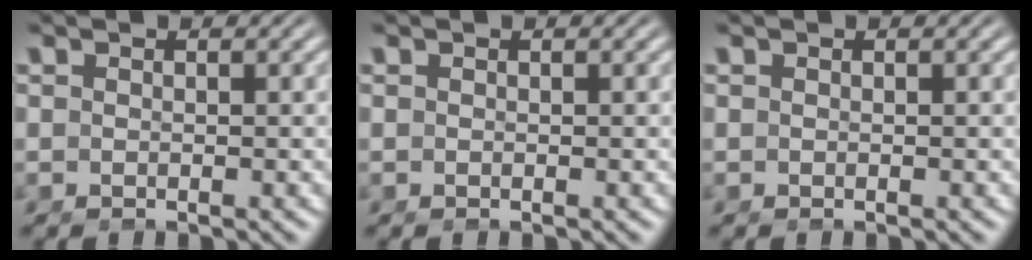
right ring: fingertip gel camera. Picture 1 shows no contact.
{"total": 0.0}
{"total": 0.0}